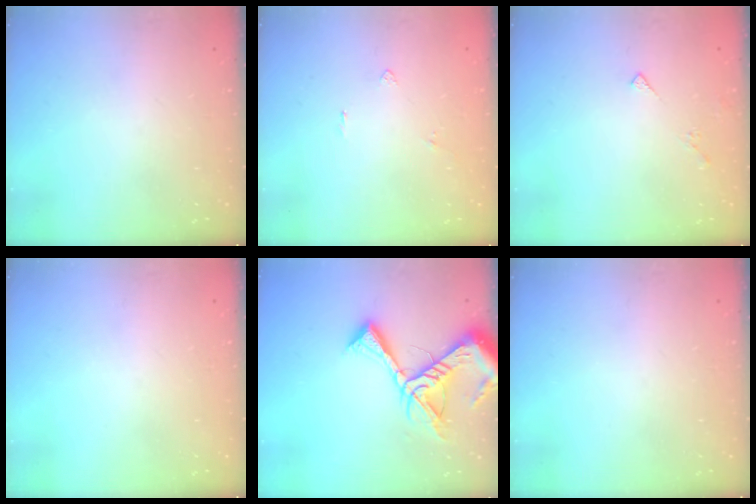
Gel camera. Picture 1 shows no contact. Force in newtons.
{"total": 2.0, "press": 2.0, "slide": 0.5}
{"total": 2.5, "press": 2.4, "slide": 0.5}
{"total": 0.0}
{"total": 16.0, "press": 15.9, "slide": 1.6}
{"total": 0.0}